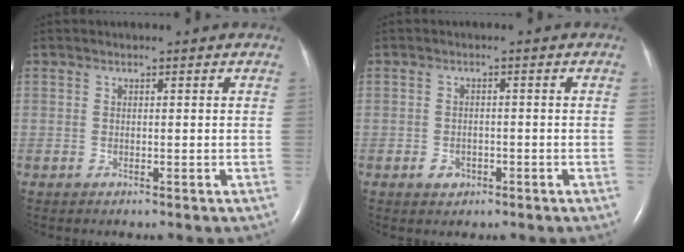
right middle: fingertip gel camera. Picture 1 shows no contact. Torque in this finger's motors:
{"motor_torque": [0.25, -0.07, 0.19, 0.05]}